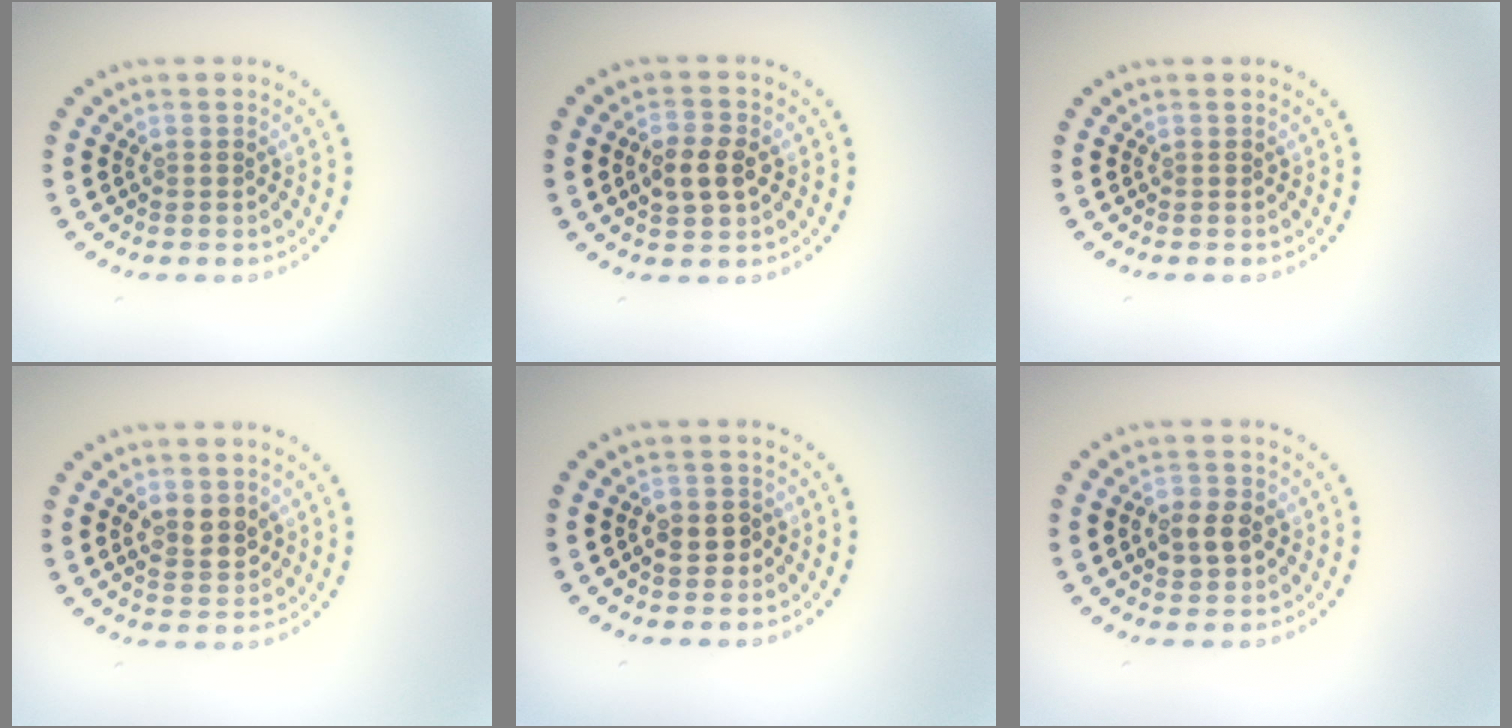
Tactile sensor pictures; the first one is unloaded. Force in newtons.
{"total": 3.0, "press": 3.0, "slide": 0.2}
{"total": 0.0}
{"total": 2.6, "press": 2.5, "slide": 0.4}
{"total": 2.2, "press": 2.1, "slide": 0.6}
{"total": 2.8, "press": 2.8, "slide": 0.3}